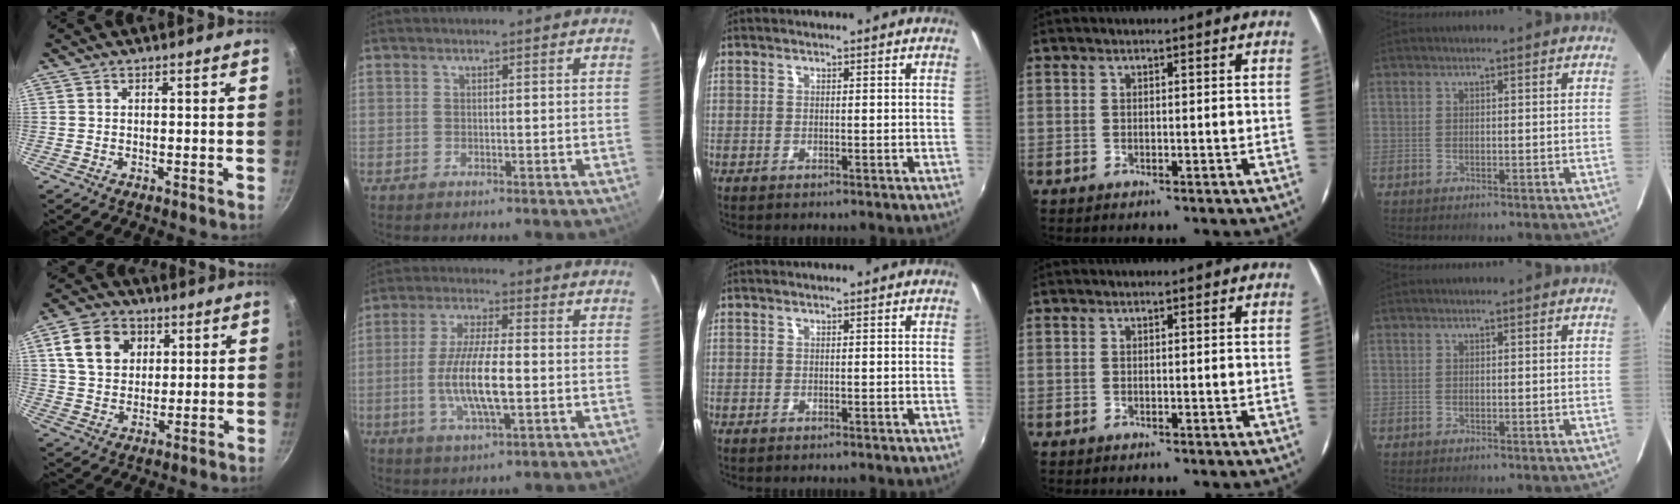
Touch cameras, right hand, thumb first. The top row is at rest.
{"thumb": {"total": 11.0, "force": [3.7, 8.5, 5.8], "torque": [-0.081, 0.001, 0.062]}, "index": {"total": 10.8, "force": [-1.9, 2.8, 10.3], "torque": [-0.204, -0.007, -0.035]}}